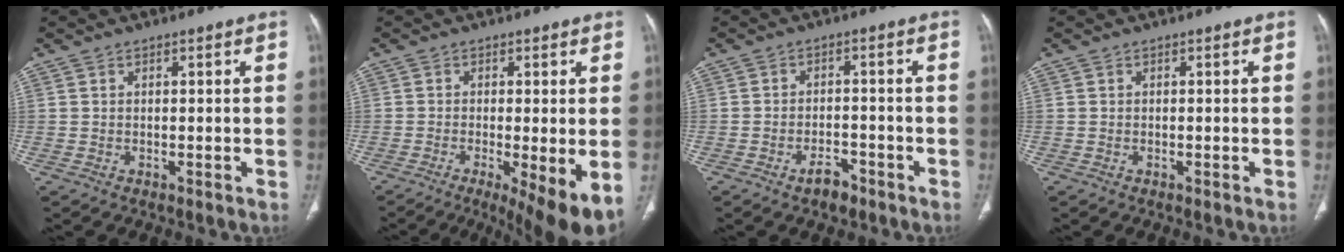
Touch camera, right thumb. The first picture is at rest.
{"total": 10.4, "force": [-3.9, 2.3, 9.4], "torque": [-0.144, -0.020, -0.060]}
{"total": 3.8, "force": [-2.6, 2.0, 1.9], "torque": [-0.027, 0.018, -0.039]}
{"total": 0.0}